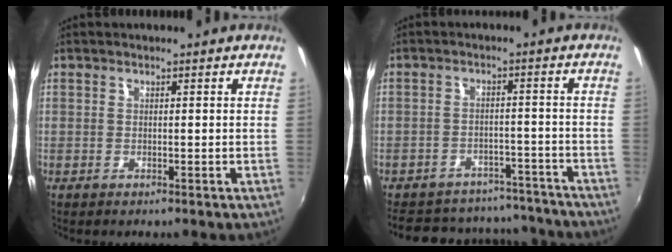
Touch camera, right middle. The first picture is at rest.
{"total": 20.8, "force": [-18.1, 8.0, 6.5], "torque": [-0.138, 0.037, -0.218]}